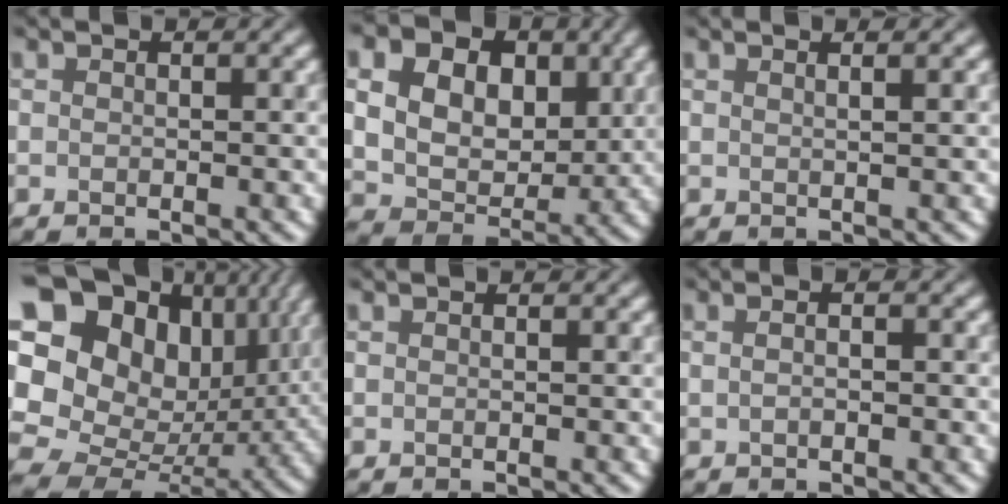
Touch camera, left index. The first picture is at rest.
{"total": 14.4, "force": [5.4, 10.4, 8.4], "torque": [-0.158, 0.028, 0.096]}
{"total": 2.7, "force": [1.3, 1.2, 2.1], "torque": [-0.007, 0.009, -0.012]}
{"total": 20.8, "force": [5.8, 16.0, 12.0], "torque": [-0.279, 0.033, 0.125]}
{"total": 0.0}
{"total": 4.2, "force": [1.2, 2.3, 3.3], "torque": [-0.026, 0.042, -0.023]}